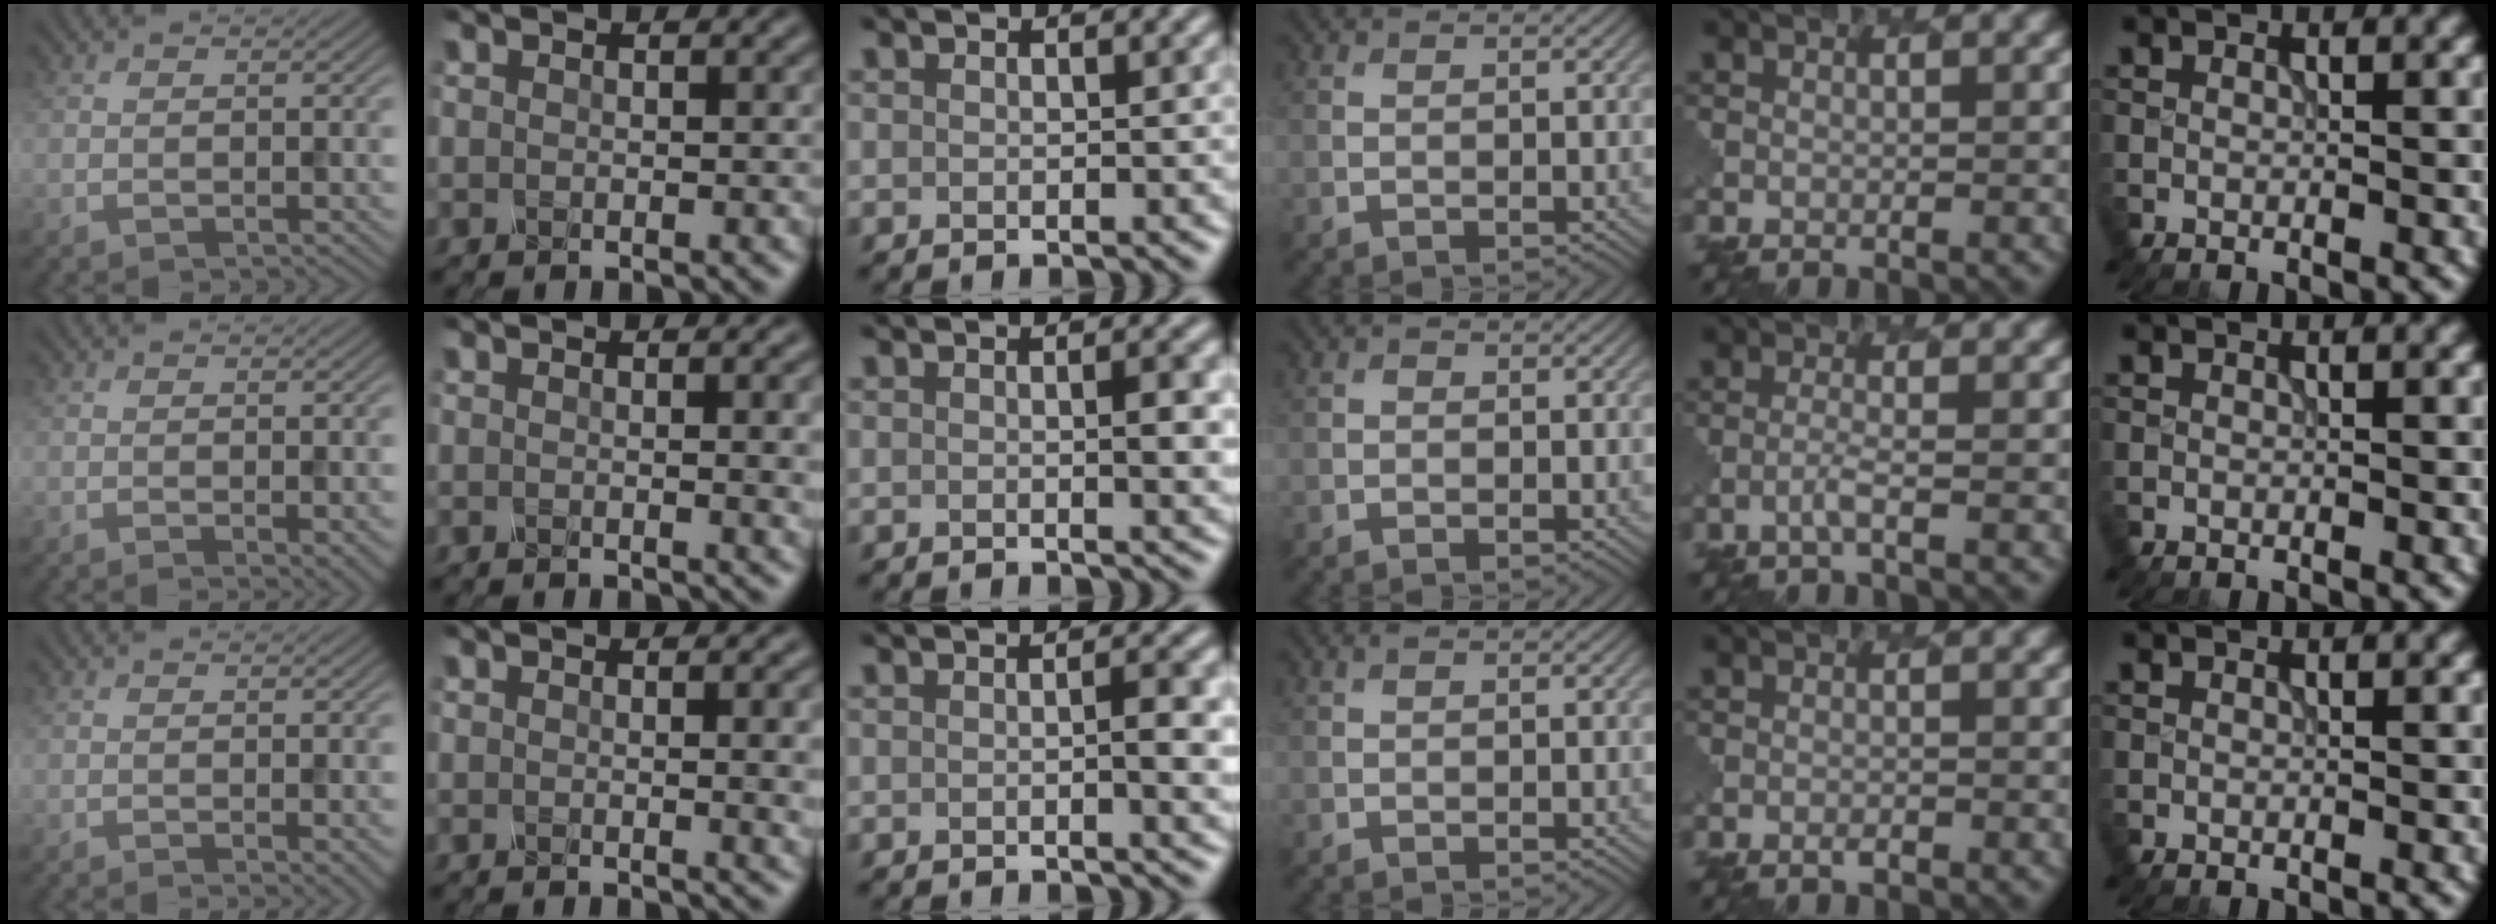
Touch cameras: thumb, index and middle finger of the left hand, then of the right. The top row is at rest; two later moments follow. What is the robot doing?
{"motion": "unscrew", "object": "spray bottle"}